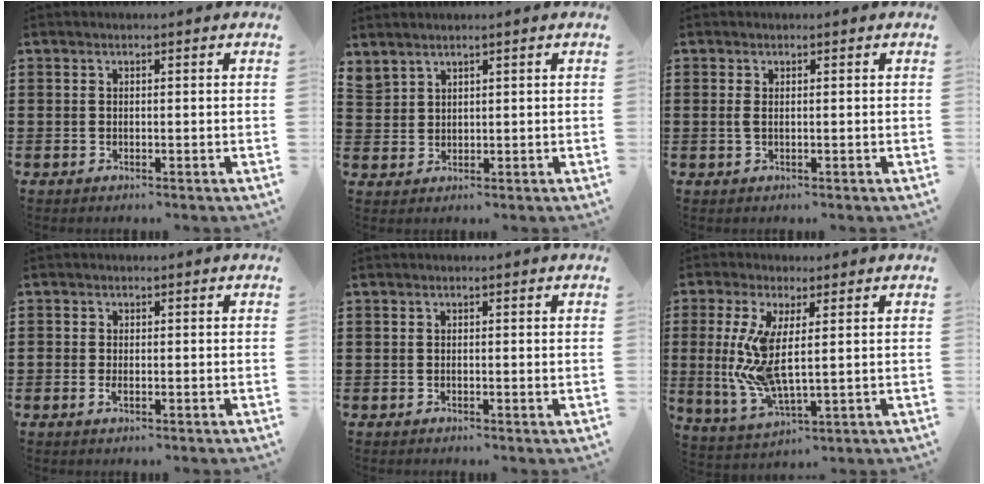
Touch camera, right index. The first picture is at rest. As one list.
[{"total": 2.0, "force": [1.9, 0.6, -0.1], "torque": [-0.004, 0.000, 0.039]}, {"total": 1.0, "force": [0.0, 0.2, 1.0], "torque": [-0.021, 0.000, 0.001]}, {"total": 1.0, "force": [-0.5, 0.4, 0.8], "torque": [-0.016, -0.004, -0.009]}, {"total": 0.0}, {"total": 8.9, "force": [1.3, 2.8, 8.4], "torque": [-0.194, -0.019, 0.021]}]